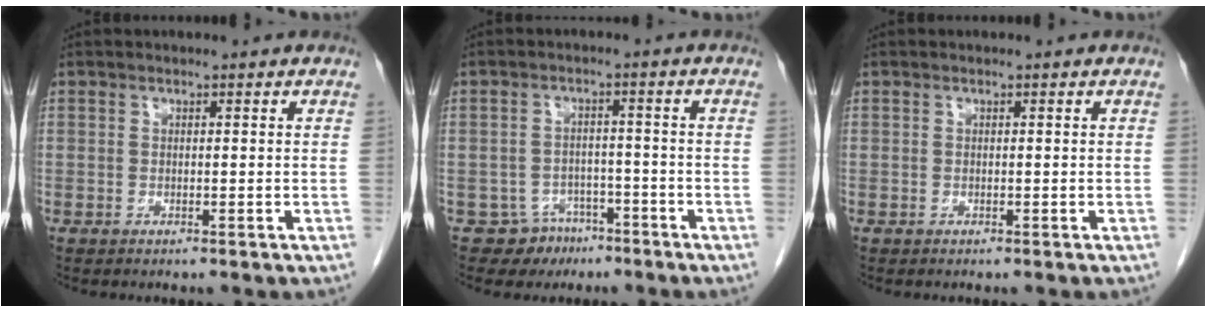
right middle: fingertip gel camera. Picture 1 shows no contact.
{"total": 4.8, "force": [-3.2, 3.6, 0.1], "torque": [0.004, 0.011, -0.044]}
{"total": 0.0}